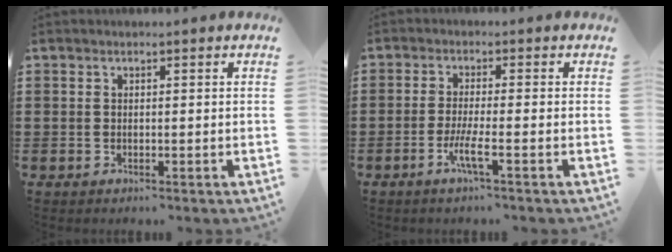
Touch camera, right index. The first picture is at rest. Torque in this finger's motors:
{"motor_torque": [-0.66, 0.87, 0.06, 0.08]}